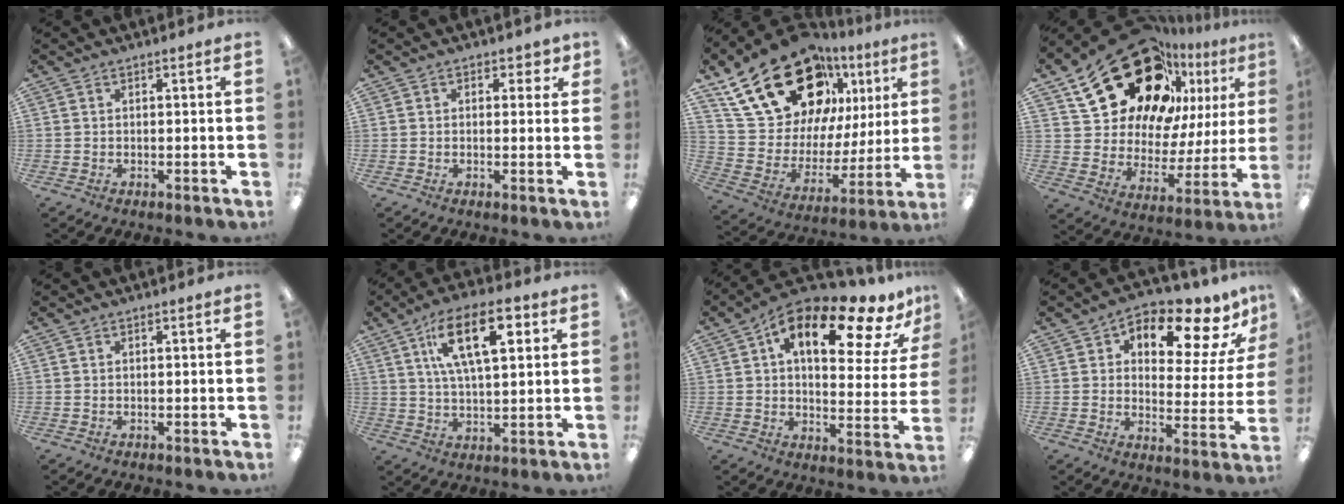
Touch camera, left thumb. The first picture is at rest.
{"total": 2.3, "force": [0.9, 1.6, 1.3], "torque": [-0.002, -0.003, 0.011]}
{"total": 26.1, "force": [16.2, 14.7, 14.3], "torque": [-0.244, -0.086, 0.306]}
{"total": 28.5, "force": [18.7, 16.2, 14.0], "torque": [-0.223, -0.104, 0.343]}
{"total": 0.0}
{"total": 15.2, "force": [6.5, 6.7, 12.0], "torque": [-0.181, -0.009, 0.106]}
{"total": 18.3, "force": [10.6, 7.5, 12.9], "torque": [-0.193, -0.054, 0.168]}
{"total": 11.7, "force": [8.5, 5.0, 6.2], "torque": [-0.084, -0.068, 0.142]}